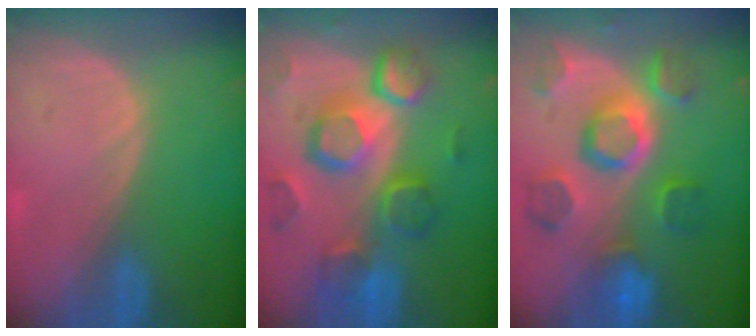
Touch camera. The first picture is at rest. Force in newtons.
{"total": 12.3, "press": 10.6, "slide": 6.2}
{"total": 11.4, "press": 10.1, "slide": 5.3}